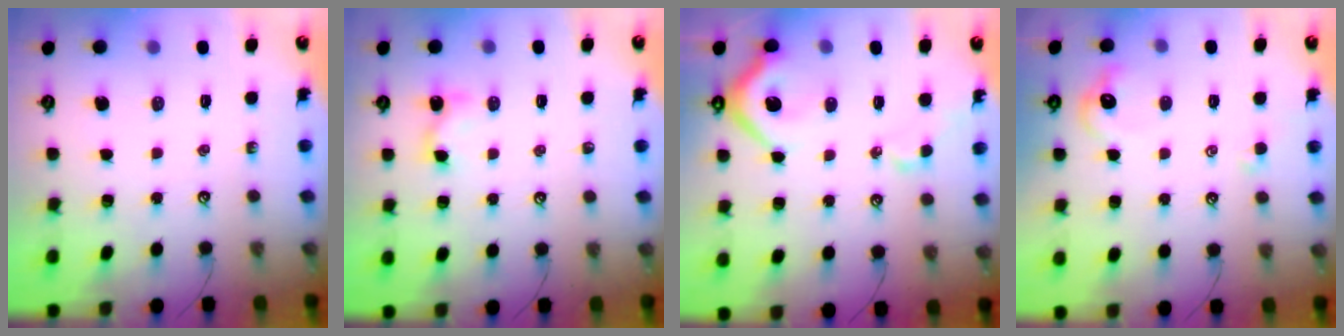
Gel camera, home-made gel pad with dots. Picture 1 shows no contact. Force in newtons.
{"total": 4.2, "press": 4.1, "slide": 0.5}
{"total": 8.2, "press": 8.0, "slide": 1.7}
{"total": 2.6, "press": 2.5, "slide": 0.5}